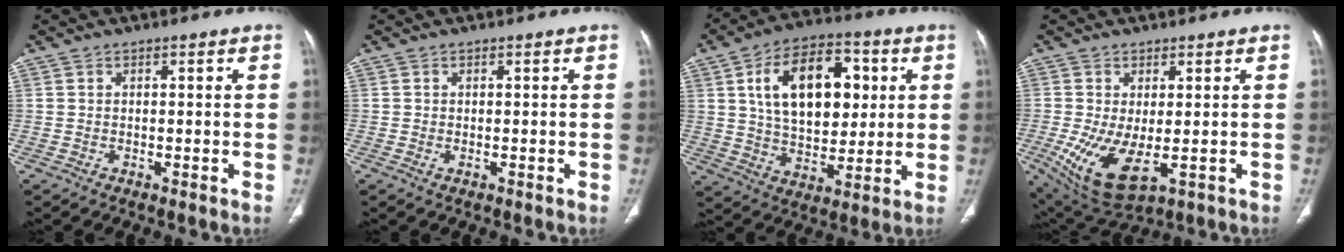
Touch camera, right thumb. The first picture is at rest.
{"total": 0.6, "force": [-0.2, 0.3, 0.5], "torque": [-0.010, -0.001, -0.002]}
{"total": 19.4, "force": [4.9, 11.6, 14.8], "torque": [-0.200, 0.000, 0.084]}
{"total": 10.6, "force": [-2.2, 4.7, 9.2], "torque": [-0.182, -0.021, -0.018]}